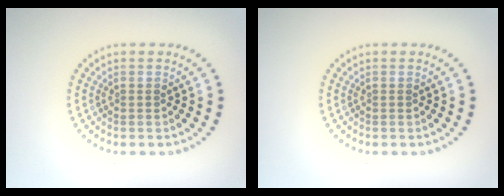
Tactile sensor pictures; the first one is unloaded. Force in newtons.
{"total": 0.0}